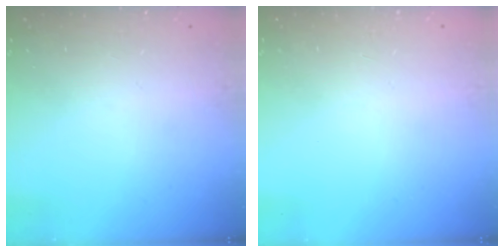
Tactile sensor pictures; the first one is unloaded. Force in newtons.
{"total": 2.6, "press": 2.6, "slide": 0.2}